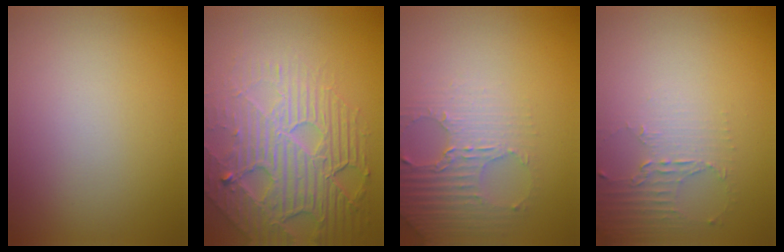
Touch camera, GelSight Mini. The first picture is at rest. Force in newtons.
{"total": 8.7, "press": 5.9, "slide": 6.4}
{"total": 3.9, "press": 3.7, "slide": 1.0}
{"total": 2.3, "press": 1.6, "slide": 1.6}